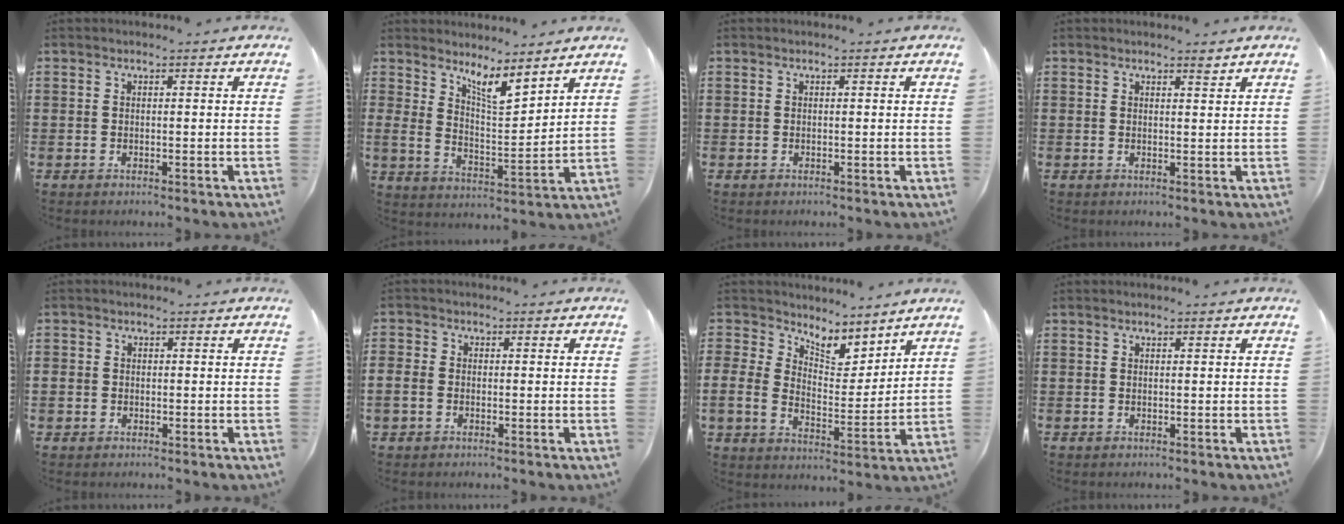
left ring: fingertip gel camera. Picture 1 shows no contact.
{"total": 5.9, "force": [4.9, 0.9, 3.2], "torque": [-0.068, -0.026, 0.084]}
{"total": 0.0}
{"total": 1.6, "force": [1.4, 0.1, 0.7], "torque": [-0.008, -0.003, 0.023]}
{"total": 1.1, "force": [-0.3, 1.1, 0.1], "torque": [-0.005, 0.005, -0.009]}
{"total": 2.0, "force": [-0.9, 1.6, 0.8], "torque": [-0.026, 0.004, -0.020]}
{"total": 5.5, "force": [4.6, 2.8, 1.1], "torque": [-0.046, -0.031, 0.079]}
{"total": 0.0}